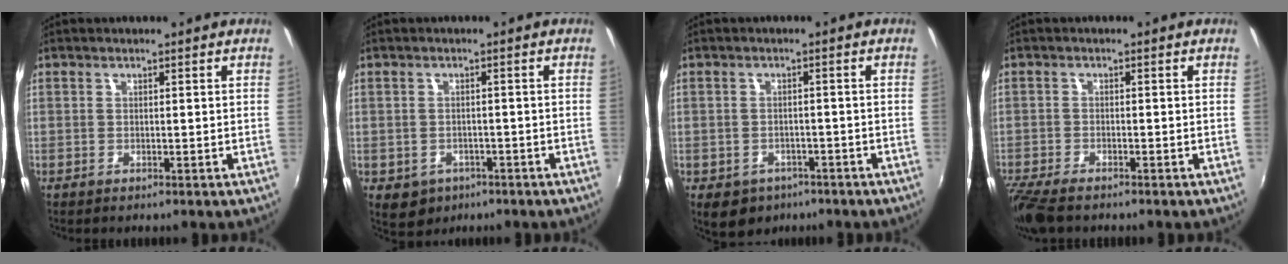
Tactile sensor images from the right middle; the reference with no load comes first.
{"total": 5.4, "force": [-2.4, 4.4, 2.1], "torque": [-0.050, -0.009, -0.024]}
{"total": 7.0, "force": [-4.1, 5.1, 2.6], "torque": [-0.062, -0.012, -0.049]}
{"total": 6.9, "force": [-5.5, 1.7, 3.7], "torque": [-0.097, -0.036, -0.106]}